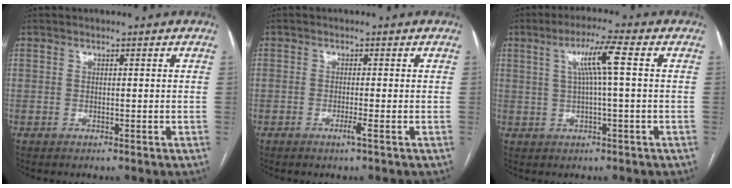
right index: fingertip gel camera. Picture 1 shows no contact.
{"total": 1.5, "force": [-0.8, -0.4, 1.3], "torque": [-0.025, -0.003, -0.016]}
{"total": 6.3, "force": [1.2, -0.2, 6.2], "torque": [-0.113, 0.013, 0.021]}